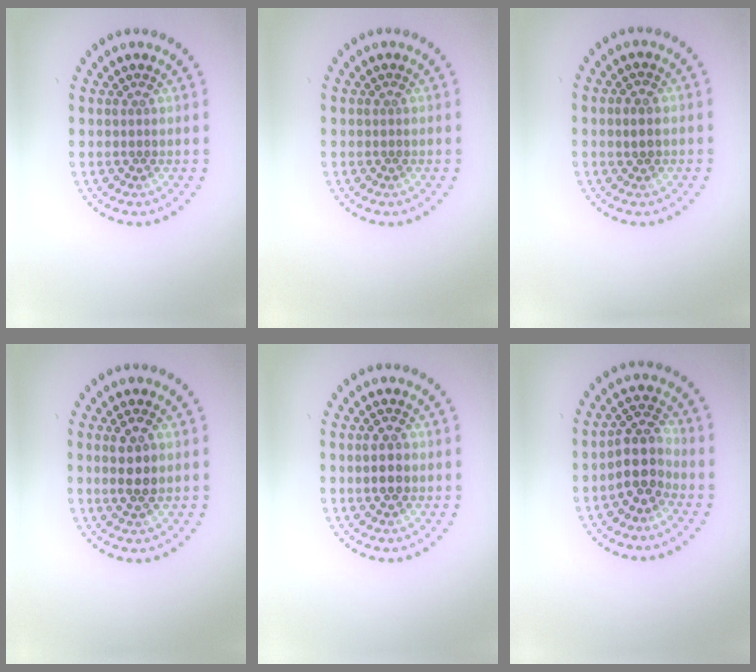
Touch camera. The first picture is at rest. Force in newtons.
{"total": 0.0}
{"total": 1.2, "press": 1.2, "slide": 0.0}
{"total": 2.6, "press": 2.4, "slide": 1.0}
{"total": 1.7, "press": 1.7, "slide": 0.2}
{"total": 3.4, "press": 3.0, "slide": 1.5}